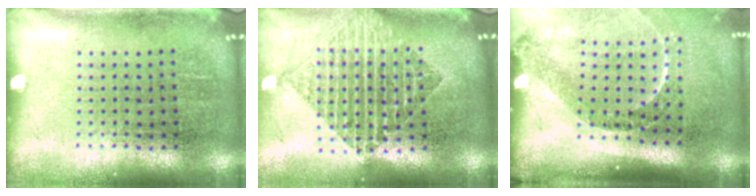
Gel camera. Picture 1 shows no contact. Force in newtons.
{"total": 2.2, "press": 1.7, "slide": 1.3}
{"total": 1.6, "press": 1.3, "slide": 0.9}